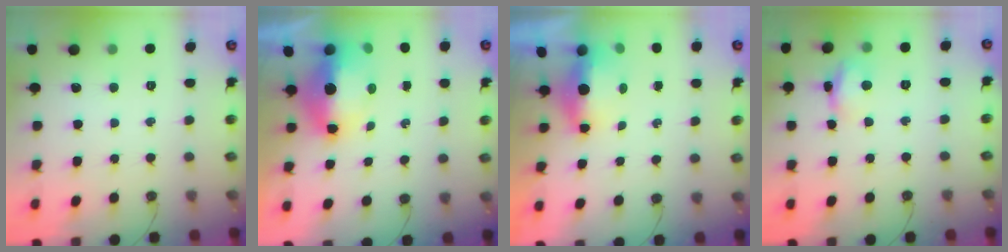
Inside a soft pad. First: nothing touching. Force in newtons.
{"total": 10.8, "press": 10.6, "slide": 1.6}
{"total": 14.7, "press": 7.2, "slide": 12.8}
{"total": 7.3, "press": 7.3, "slide": 0.5}